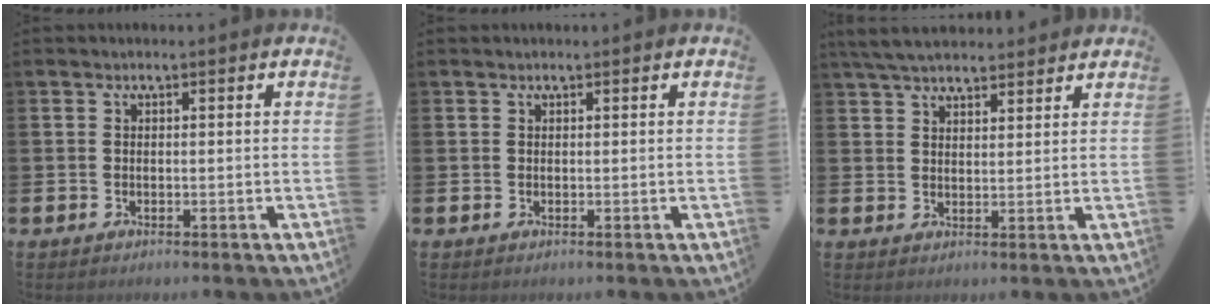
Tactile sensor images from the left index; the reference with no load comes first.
{"total": 0.0}
{"total": 5.2, "force": [4.9, 1.3, 1.4], "torque": [-0.044, -0.010, 0.093]}